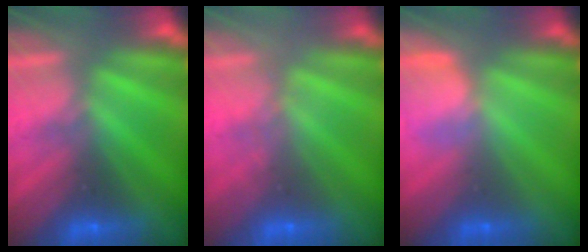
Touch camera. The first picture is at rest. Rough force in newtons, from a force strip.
{"total": 1.8}
{"total": 2.9}